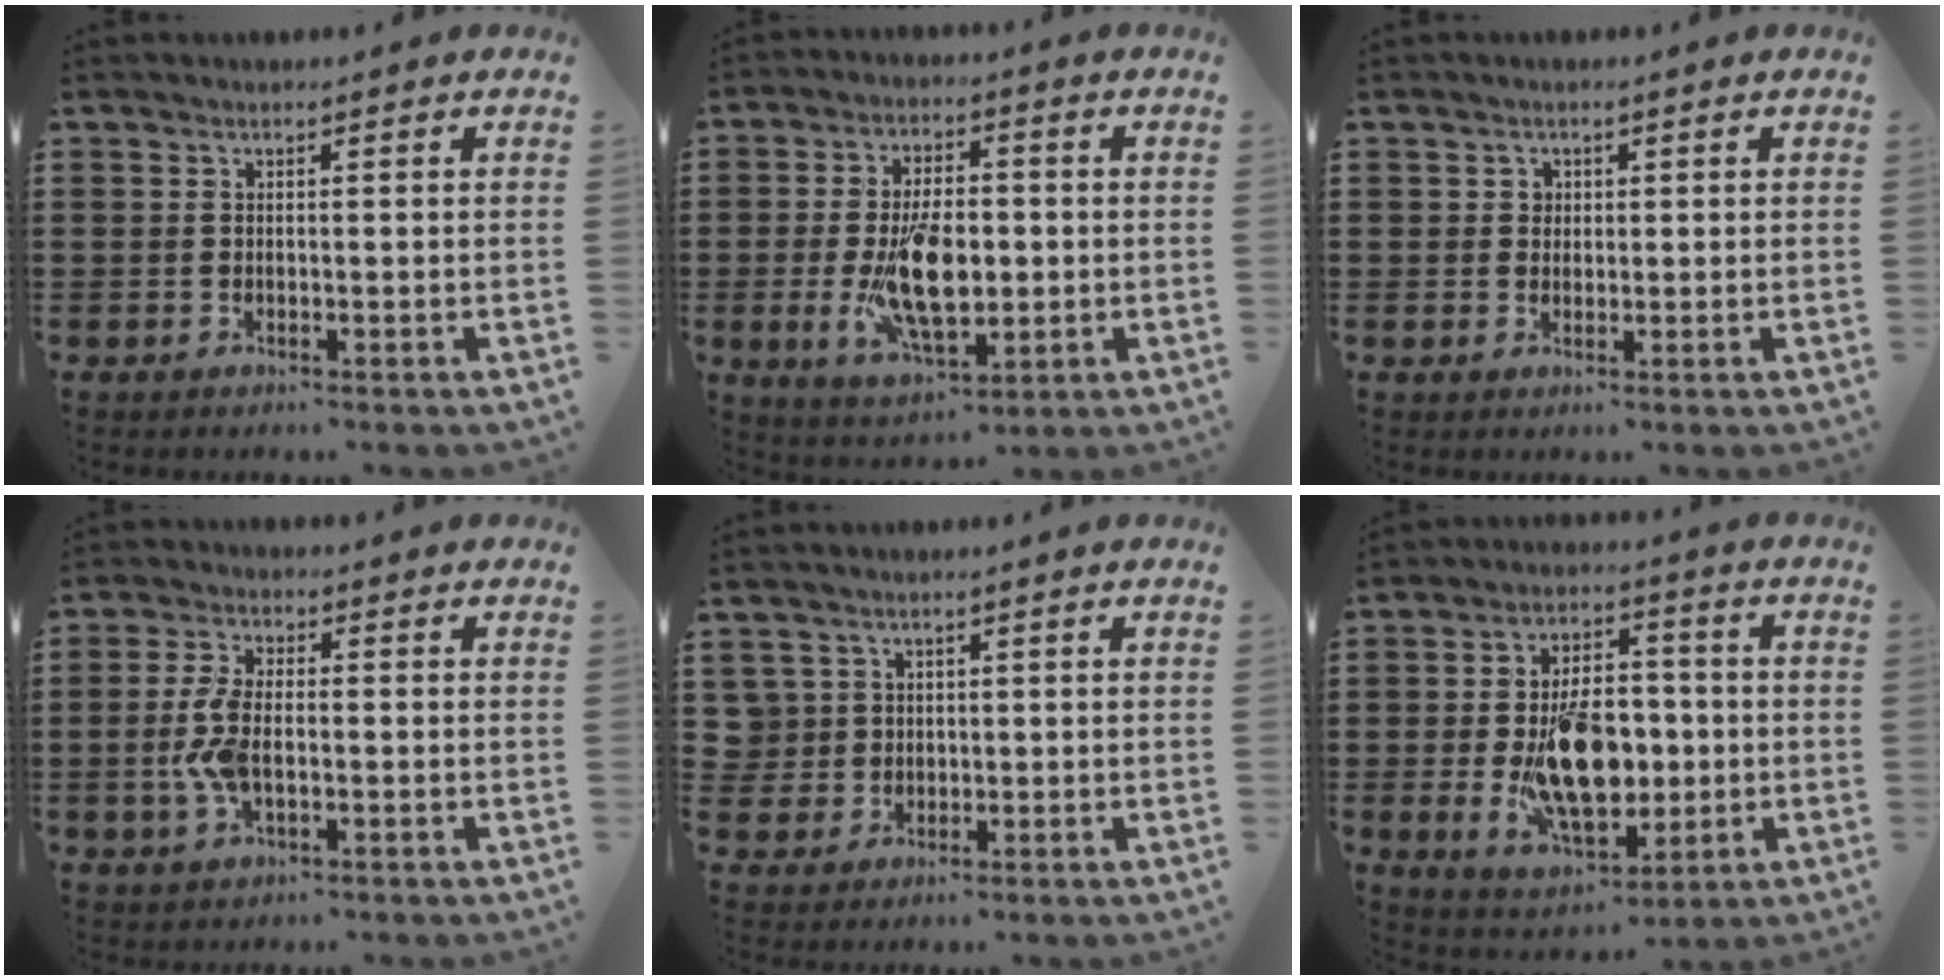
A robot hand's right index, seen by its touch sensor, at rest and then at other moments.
{"total": 11.9, "force": [-1.5, 6.0, 10.2], "torque": [-0.209, -0.008, -0.028]}
{"total": 1.4, "force": [0.4, 1.3, 0.3], "torque": [-0.010, 0.006, 0.007]}
{"total": 5.9, "force": [-0.9, 2.8, 5.1], "torque": [-0.128, -0.006, -0.025]}
{"total": 2.7, "force": [0.5, 2.7, 0.2], "torque": [-0.017, 0.011, 0.007]}
{"total": 13.9, "force": [-1.8, 8.0, 11.2], "torque": [-0.201, -0.004, -0.026]}